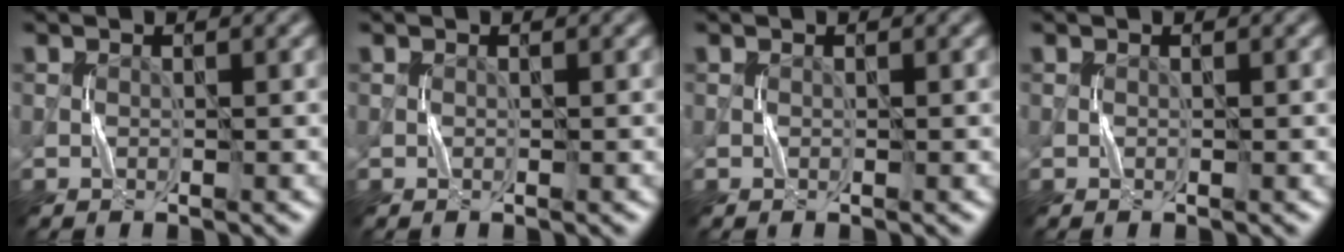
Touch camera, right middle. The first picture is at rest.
{"total": 0.0}
{"total": 0.0}
{"total": 0.0}